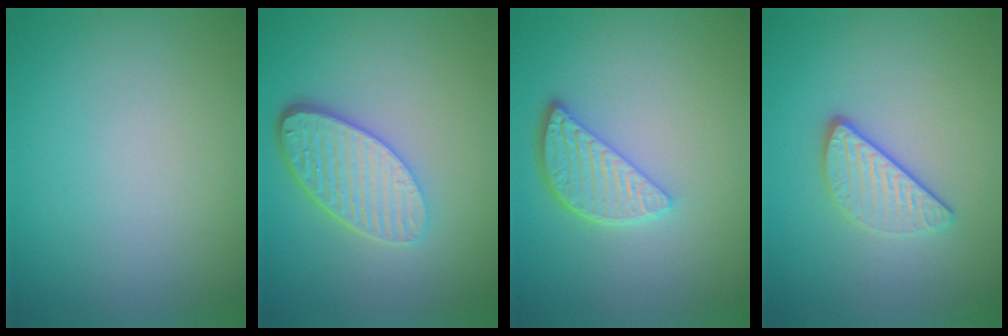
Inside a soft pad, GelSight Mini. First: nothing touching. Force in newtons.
{"total": 5.3, "press": 3.8, "slide": 3.6}
{"total": 3.6, "press": 3.0, "slide": 2.0}
{"total": 3.2, "press": 2.5, "slide": 1.9}